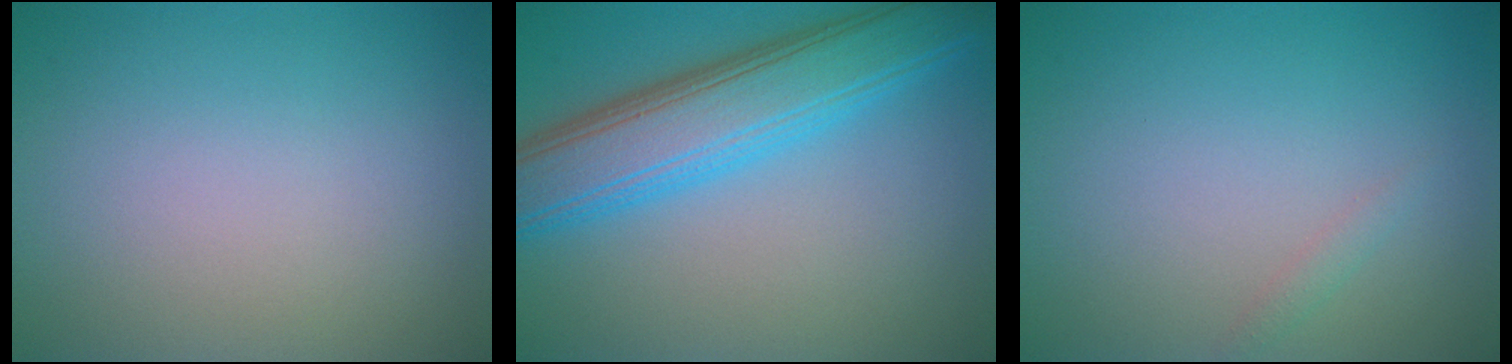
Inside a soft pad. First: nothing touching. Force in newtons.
{"total": 8.0, "press": 8.0, "slide": 0.4}
{"total": 0.7, "press": 0.7, "slide": 0.1}